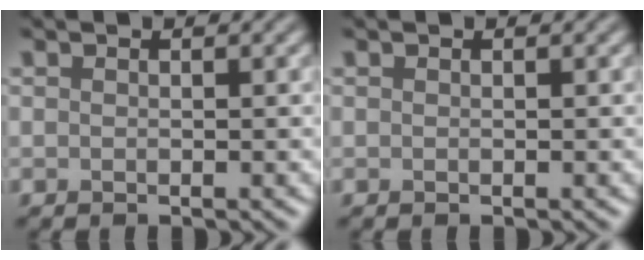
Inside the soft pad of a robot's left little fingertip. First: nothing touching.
{"total": 0.0}